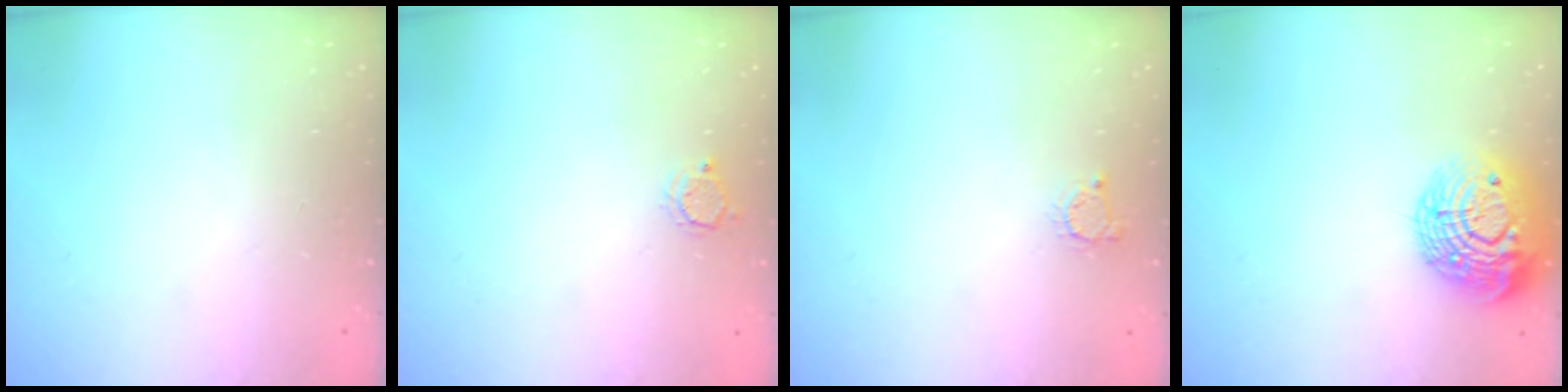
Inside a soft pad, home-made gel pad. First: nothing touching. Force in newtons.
{"total": 3.3, "press": 3.3, "slide": 0.4}
{"total": 2.2, "press": 2.2, "slide": 0.4}
{"total": 16.7, "press": 16.7, "slide": 1.0}